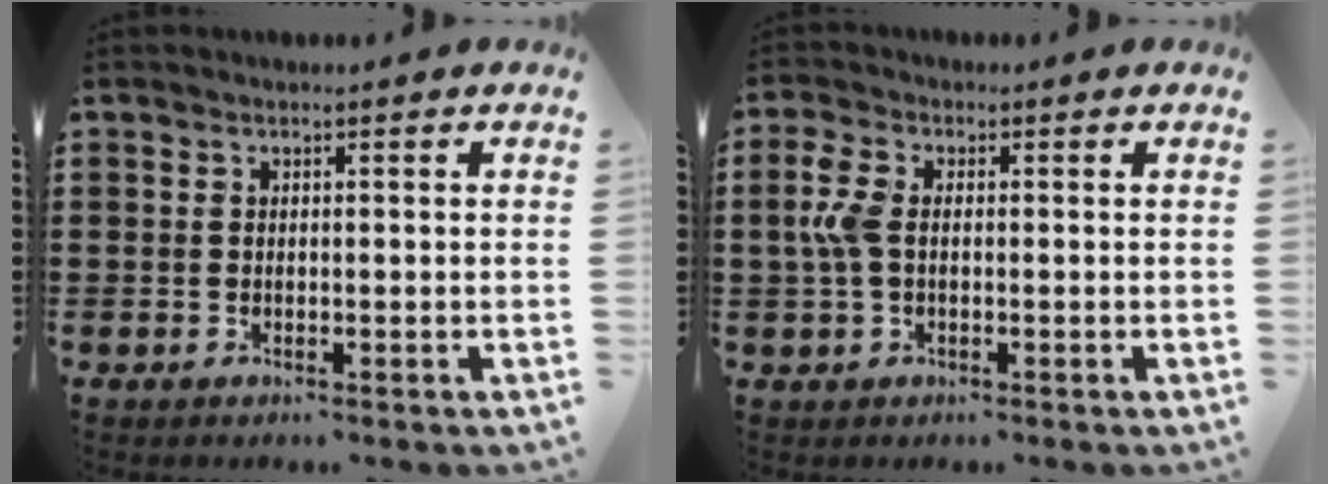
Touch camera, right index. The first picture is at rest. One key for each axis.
{"total": 4.8, "fx": 0.1, "fy": 2.7, "fz": 4.0, "tx": -0.110, "ty": 0.000, "tz": -0.008}